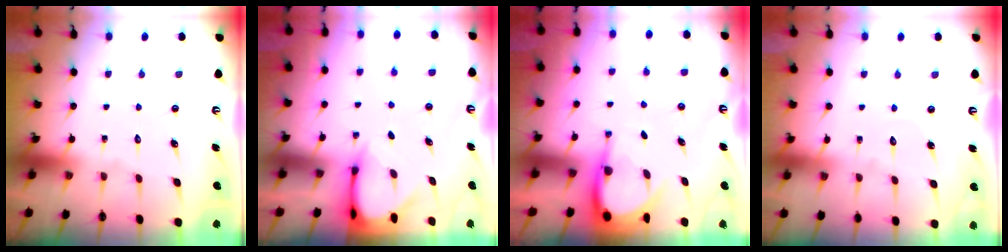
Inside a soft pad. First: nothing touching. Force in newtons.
{"total": 3.3, "press": 3.3, "slide": 0.3}
{"total": 4.3, "press": 4.3, "slide": 0.4}
{"total": 3.0, "press": 3.0, "slide": 0.4}